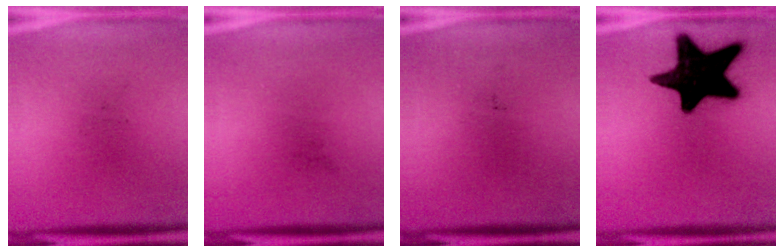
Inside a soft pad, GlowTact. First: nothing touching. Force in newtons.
{"total": 0.0}
{"total": 0.0}
{"total": 19.2}